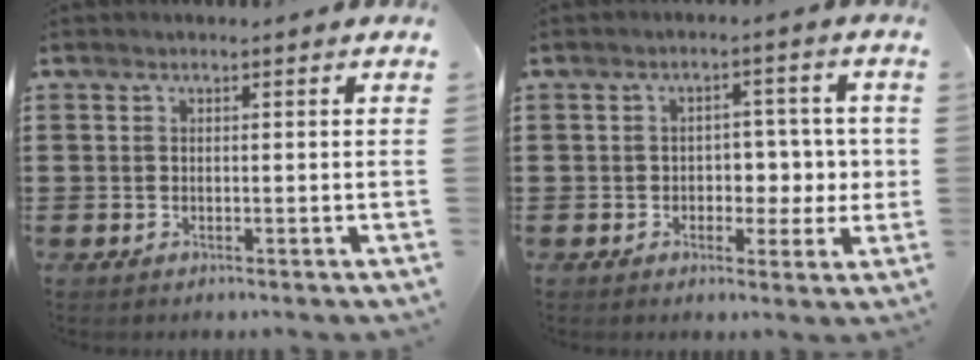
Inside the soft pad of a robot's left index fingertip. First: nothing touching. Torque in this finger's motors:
{"motor_torque": [0.18, 0.23, 0.17, 0.03]}